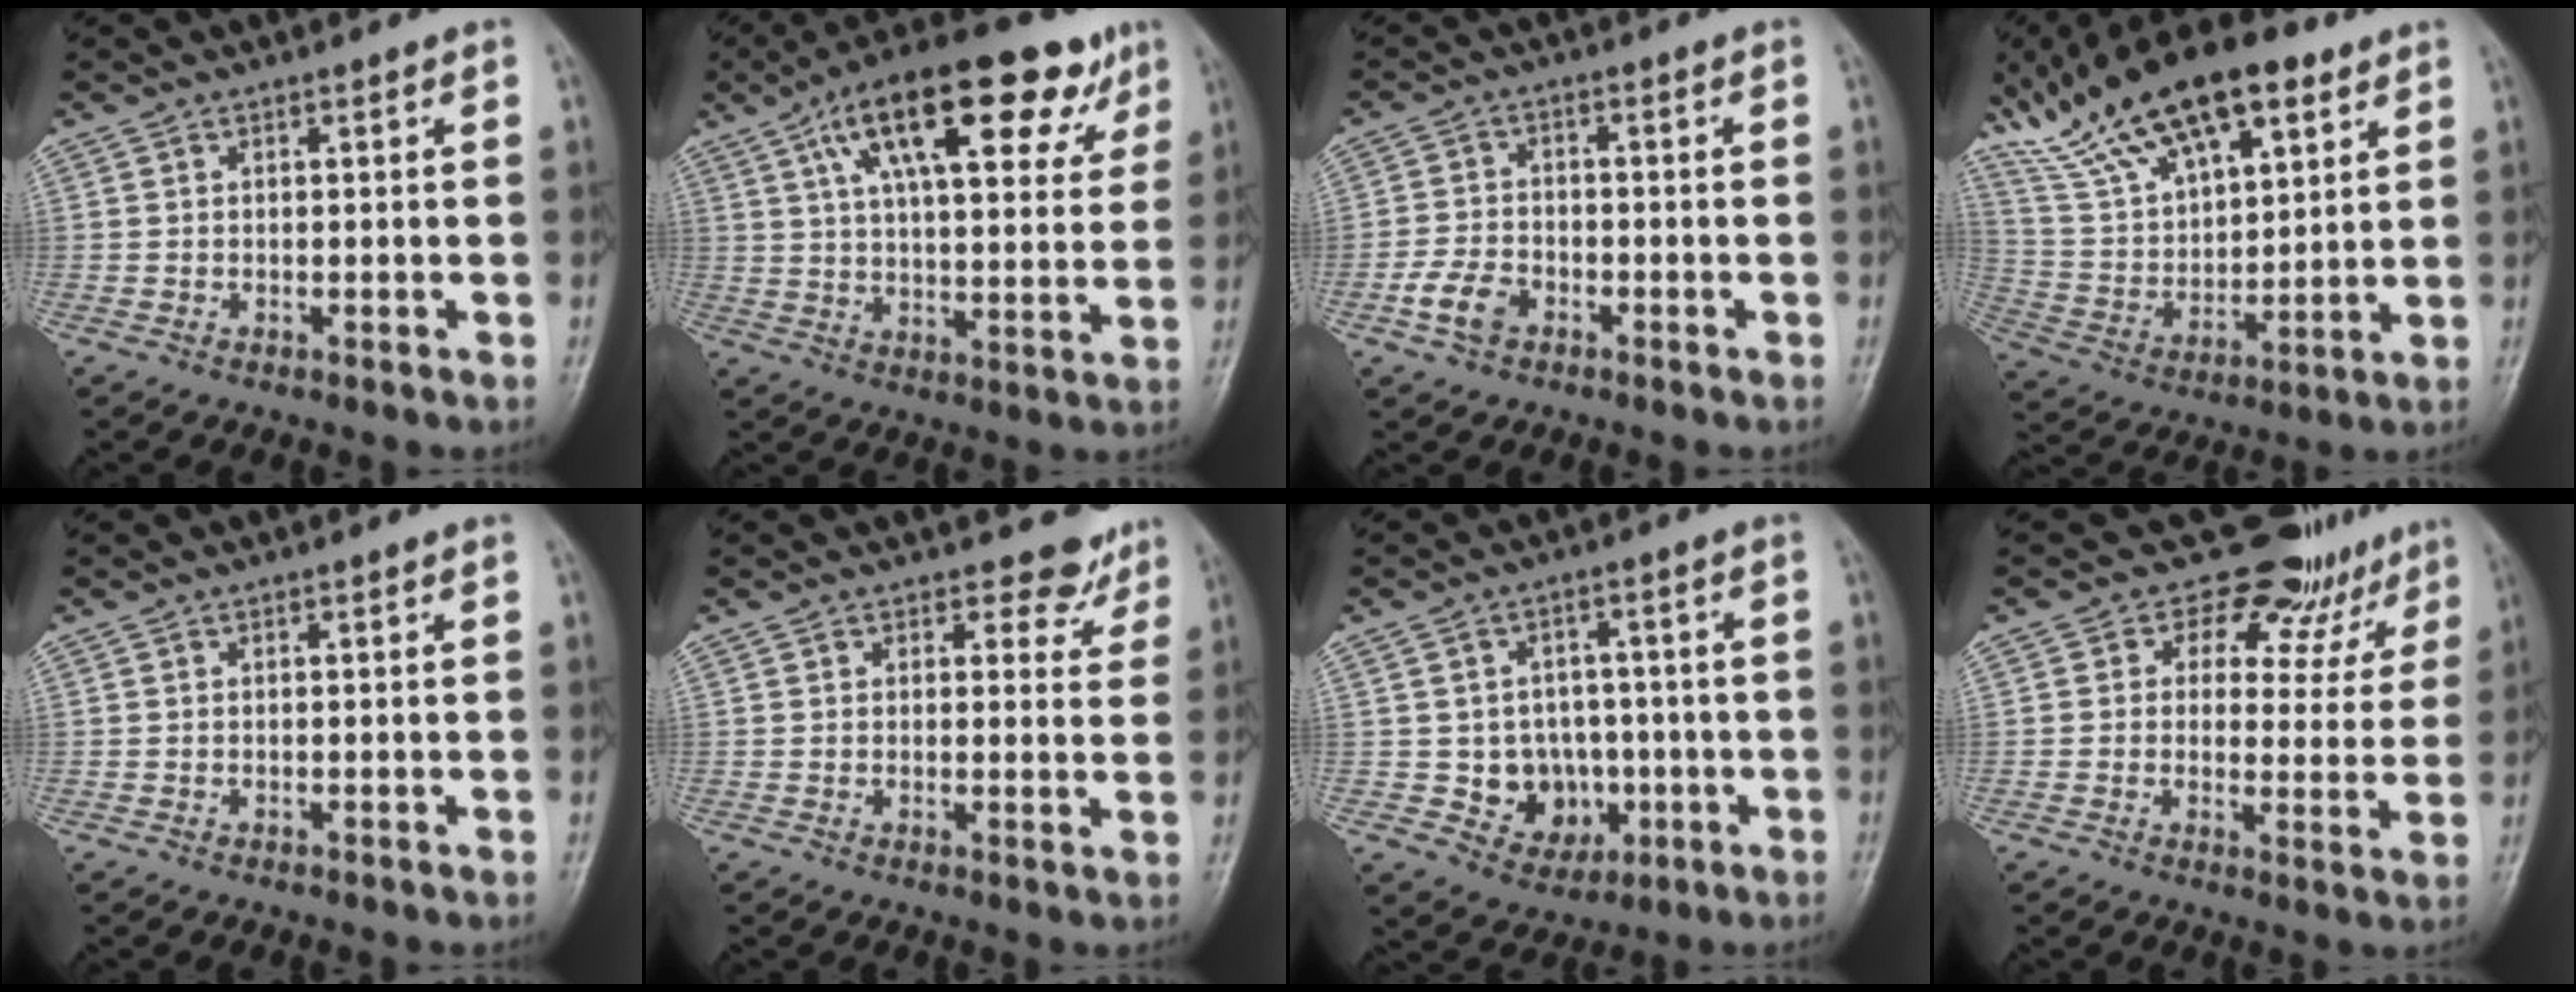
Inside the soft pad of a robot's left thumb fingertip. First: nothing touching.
{"total": 23.3, "force": [11.8, 8.9, 18.0], "torque": [-0.253, -0.001, 0.182]}
{"total": 5.6, "force": [-2.7, 3.7, 3.1], "torque": [-0.057, 0.015, -0.053]}
{"total": 22.9, "force": [14.1, 10.0, 15.1], "torque": [-0.243, -0.029, 0.259]}
{"total": 0.0}
{"total": 4.7, "force": [3.9, 2.6, 0.6], "torque": [0.021, -0.027, 0.038]}
{"total": 8.8, "force": [-1.4, 7.7, 4.1], "torque": [-0.013, 0.010, -0.010]}
{"total": 12.3, "force": [9.6, 7.1, 2.7], "torque": [0.021, -0.052, 0.104]}